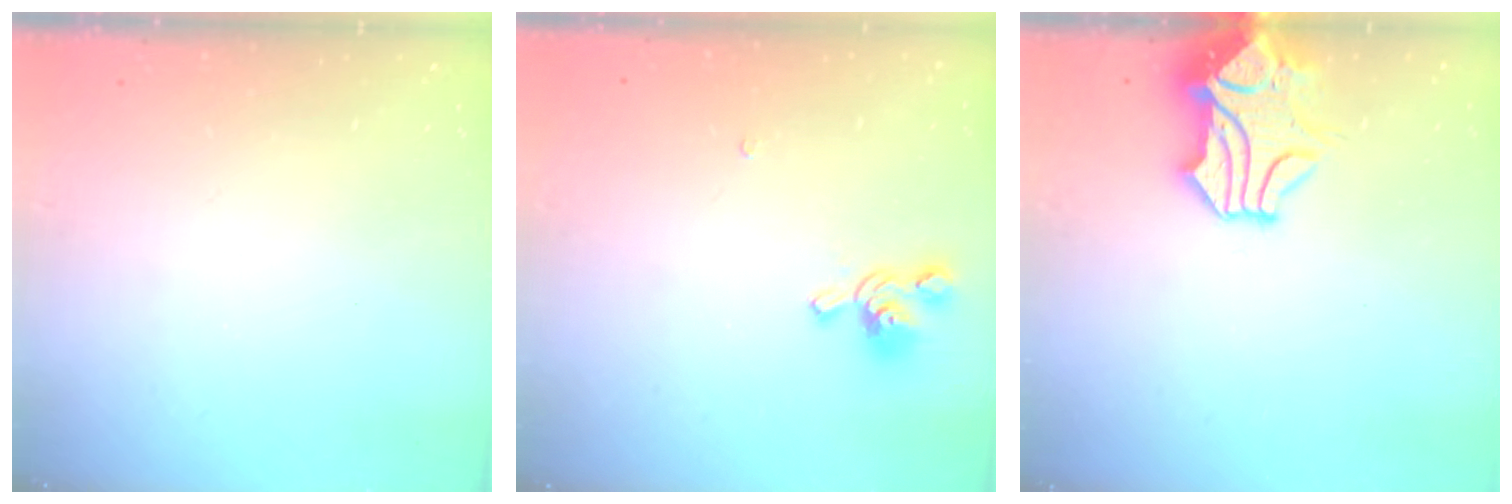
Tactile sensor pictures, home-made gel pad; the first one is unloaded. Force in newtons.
{"total": 1.2, "press": 0.1, "slide": 1.2}
{"total": 2.1, "press": 1.6, "slide": 1.3}